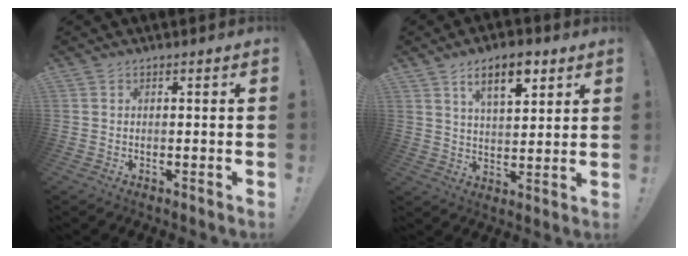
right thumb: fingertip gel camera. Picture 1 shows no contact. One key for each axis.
{"total": 10.6, "fx": 6.0, "fy": 4.5, "fz": 7.5, "tx": -0.113, "ty": -0.018, "tz": 0.105}